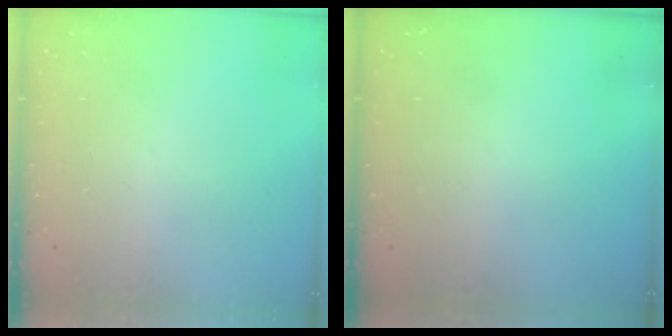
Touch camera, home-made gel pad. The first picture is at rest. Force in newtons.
{"total": 0.0}